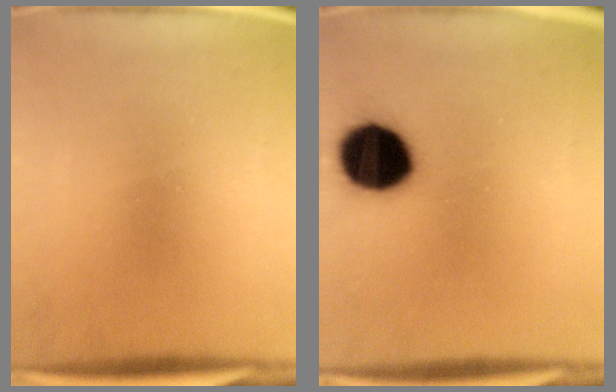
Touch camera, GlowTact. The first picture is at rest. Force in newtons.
{"total": 14.9}